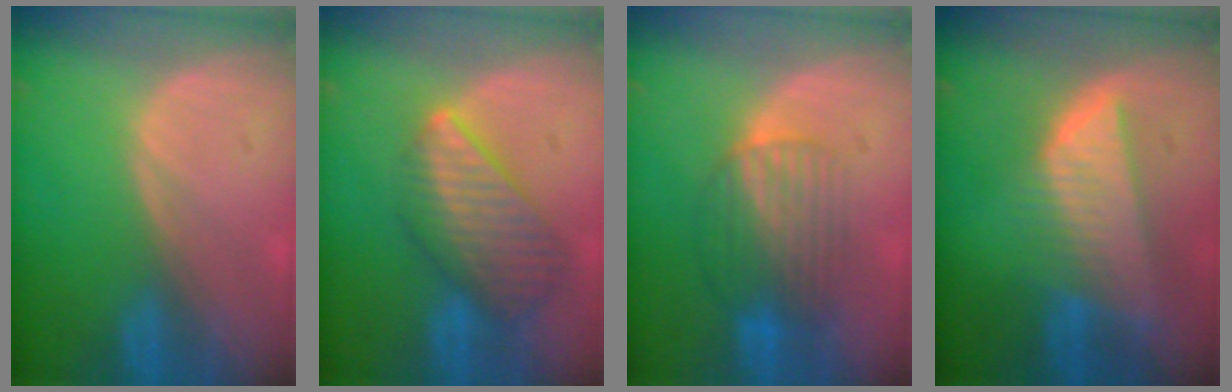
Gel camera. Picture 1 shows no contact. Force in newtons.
{"total": 8.9, "press": 7.8, "slide": 4.3}
{"total": 6.7, "press": 6.6, "slide": 1.2}
{"total": 8.2, "press": 7.2, "slide": 3.9}